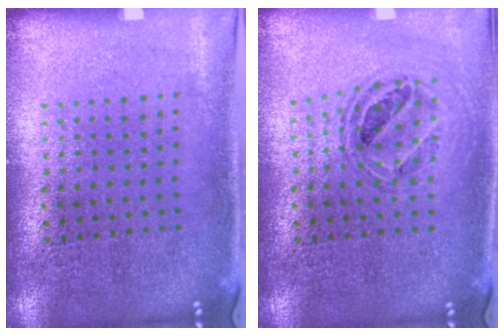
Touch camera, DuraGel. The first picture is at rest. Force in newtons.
{"total": 0.8, "press": 0.7, "slide": 0.2}